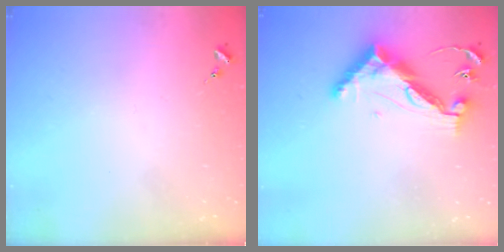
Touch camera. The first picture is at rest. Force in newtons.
{"total": 12.7, "press": 12.7, "slide": 0.5}